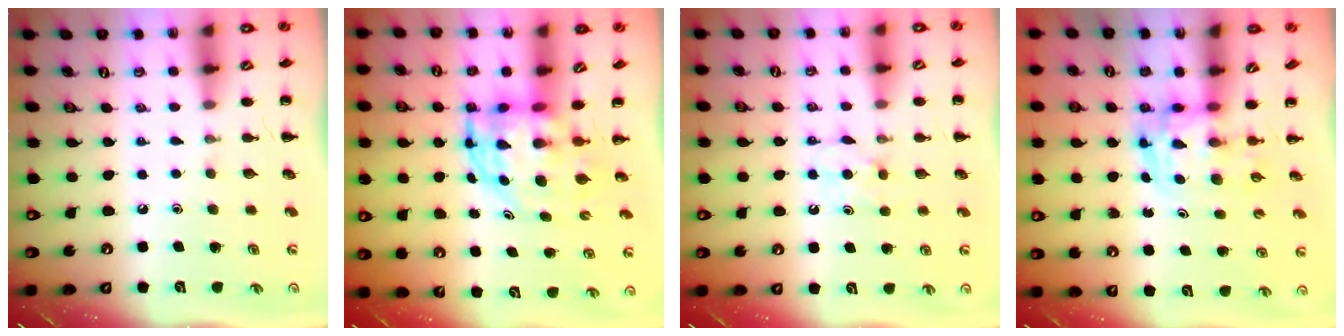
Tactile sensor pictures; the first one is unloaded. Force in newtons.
{"total": 5.3, "press": 5.1, "slide": 1.6}
{"total": 4.9, "press": 4.7, "slide": 1.4}
{"total": 3.7, "press": 3.6, "slide": 0.6}